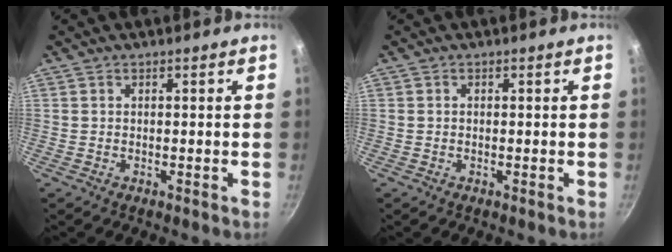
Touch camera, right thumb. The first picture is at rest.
{"total": 0.0}